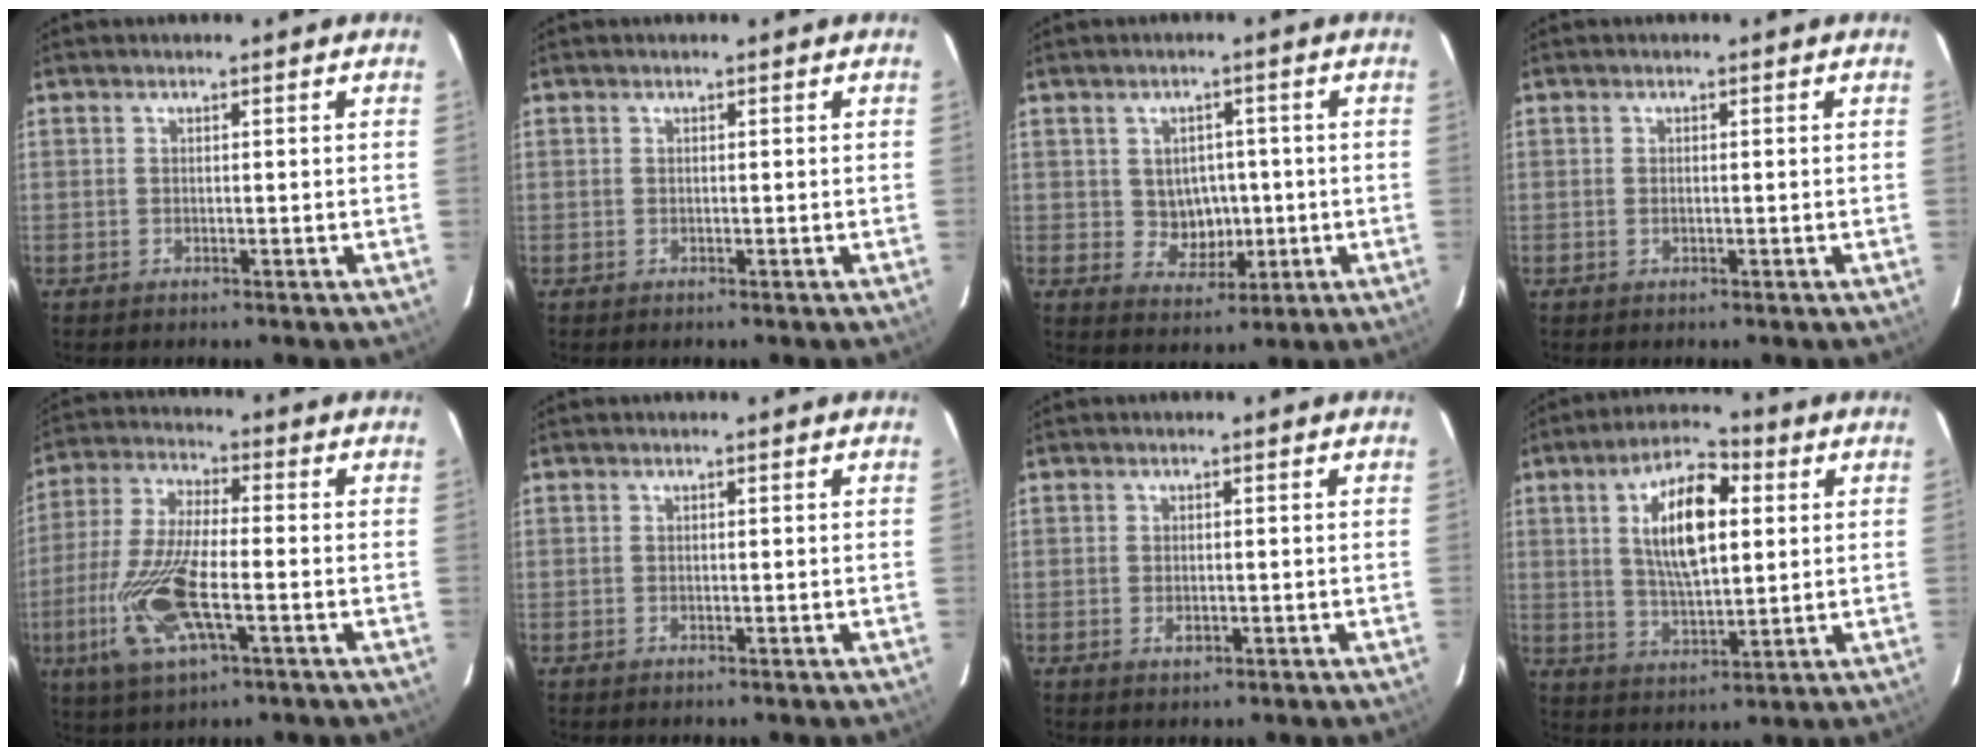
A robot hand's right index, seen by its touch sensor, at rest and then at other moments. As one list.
[{"total": 0.0}, {"total": 5.2, "force": [-0.2, 4.8, 2.0], "torque": [-0.040, 0.010, 0.010]}, {"total": 0.6, "force": [-0.1, 0.4, 0.5], "torque": [-0.010, -0.001, -0.003]}, {"total": 15.9, "force": [-5.2, 5.1, 14.1], "torque": [-0.312, -0.016, -0.103]}, {"total": 0.0}, {"total": 1.7, "force": [-0.5, 1.1, 1.2], "torque": [-0.021, -0.003, -0.009]}, {"total": 13.1, "force": [3.3, 5.4, 11.4], "torque": [-0.205, 0.014, 0.058]}]